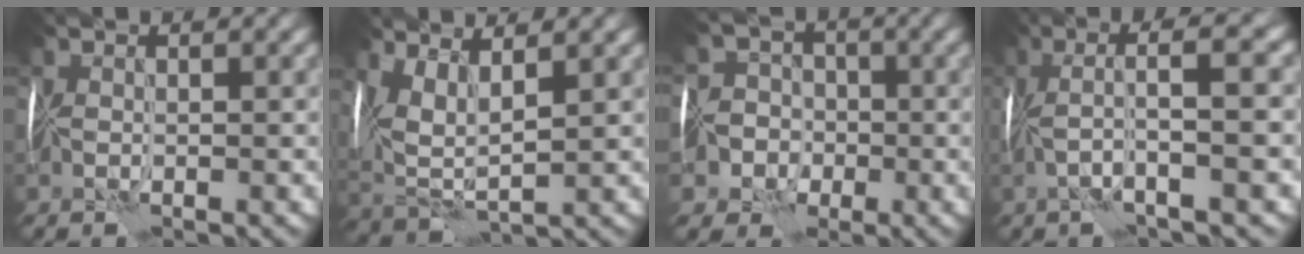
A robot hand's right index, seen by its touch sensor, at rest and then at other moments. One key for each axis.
{"total": 5.3, "fx": 2.5, "fy": 2.5, "fz": 3.9, "tx": -0.094, "ty": -0.001, "tz": 0.053}
{"total": 7.5, "fx": -2.6, "fy": 6.9, "fz": 1.5, "tx": -0.010, "ty": -0.007, "tz": -0.074}
{"total": 5.1, "fx": 0.3, "fy": 0.7, "fz": 5.0, "tx": -0.096, "ty": 0.027, "tz": -0.001}